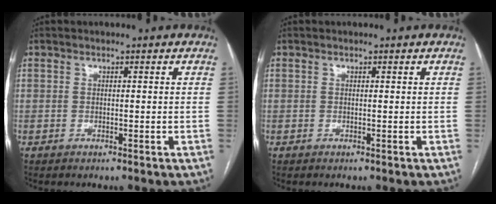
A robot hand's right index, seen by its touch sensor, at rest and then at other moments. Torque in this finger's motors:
{"motor_torque": [-0.44, 0.27, 0.00, 0.01]}